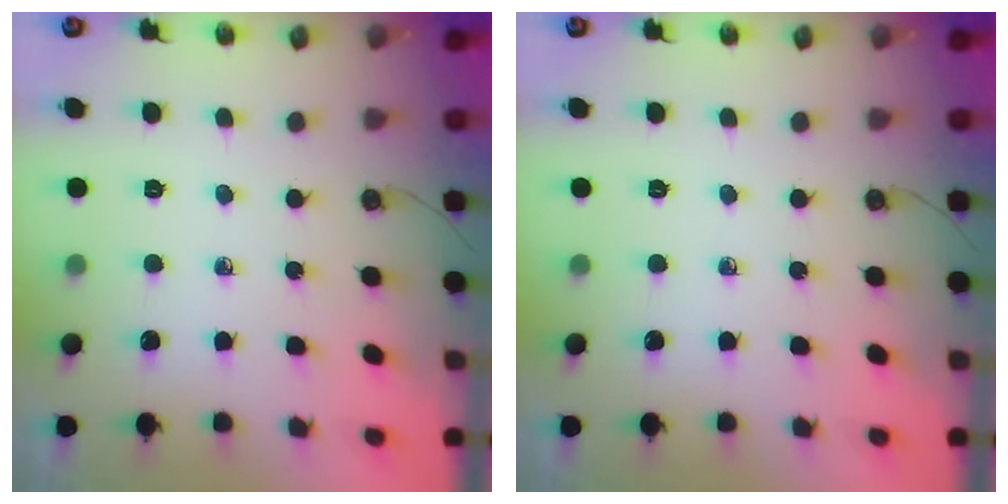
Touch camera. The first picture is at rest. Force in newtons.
{"total": 0.0}